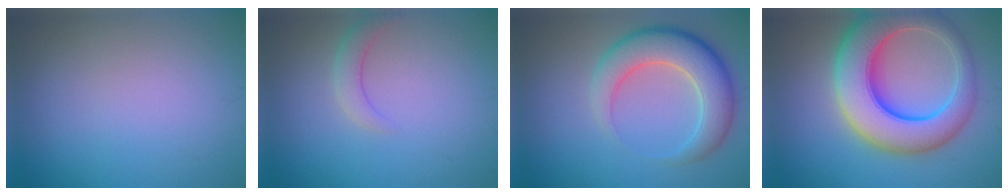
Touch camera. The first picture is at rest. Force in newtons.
{"total": 1.9, "press": 1.9, "slide": 0.2}
{"total": 6.8, "press": 6.7, "slide": 0.6}
{"total": 11.0, "press": 11.0, "slide": 0.3}